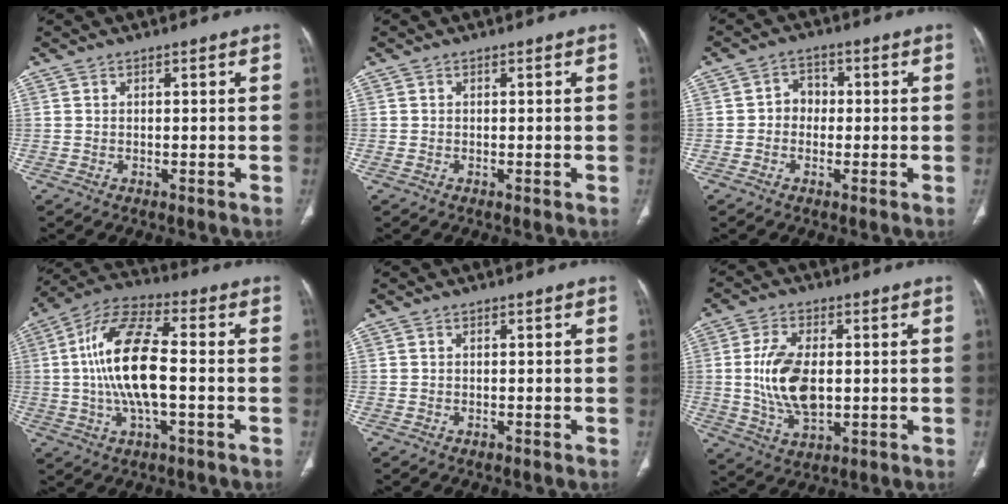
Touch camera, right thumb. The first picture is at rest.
{"total": 0.5, "force": [-0.1, 0.3, 0.4], "torque": [-0.011, -0.001, -0.002]}
{"total": 3.8, "force": [-0.4, 3.3, 1.9], "torque": [-0.006, 0.018, -0.016]}
{"total": 15.8, "force": [-0.6, 6.1, 14.5], "torque": [-0.291, 0.024, -0.018]}
{"total": 0.5, "force": [-0.4, 0.3, 0.2], "torque": [-0.004, 0.000, -0.006]}
{"total": 11.7, "force": [0.1, 6.4, 9.7], "torque": [-0.187, -0.005, 0.009]}